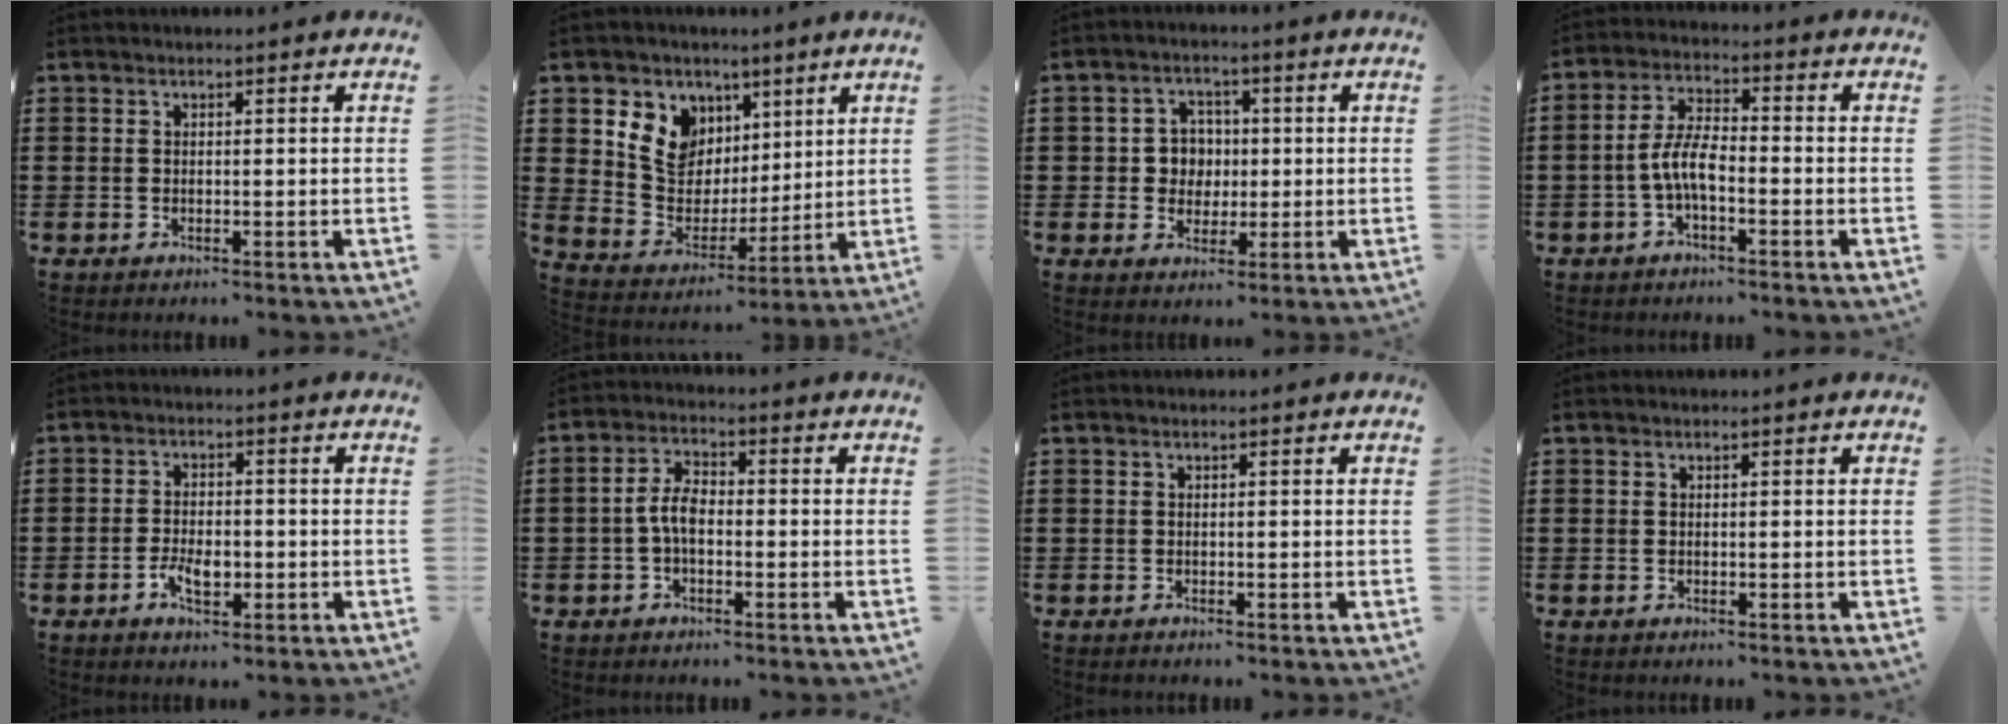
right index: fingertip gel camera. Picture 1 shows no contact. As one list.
[{"total": 8.2, "force": [3.5, 7.2, 1.9], "torque": [-0.077, -0.016, 0.067]}, {"total": 4.6, "force": [0.0, 4.3, 1.5], "torque": [-0.047, 0.014, -0.004]}, {"total": 5.9, "force": [-1.8, 2.1, 5.2], "torque": [-0.125, -0.003, -0.043]}, {"total": 4.2, "force": [-1.5, 2.0, 3.3], "torque": [-0.065, 0.002, -0.026]}, {"total": 4.6, "force": [-1.0, 2.2, 3.9], "torque": [-0.092, 0.000, -0.025]}, {"total": 0.0}, {"total": 0.0}]